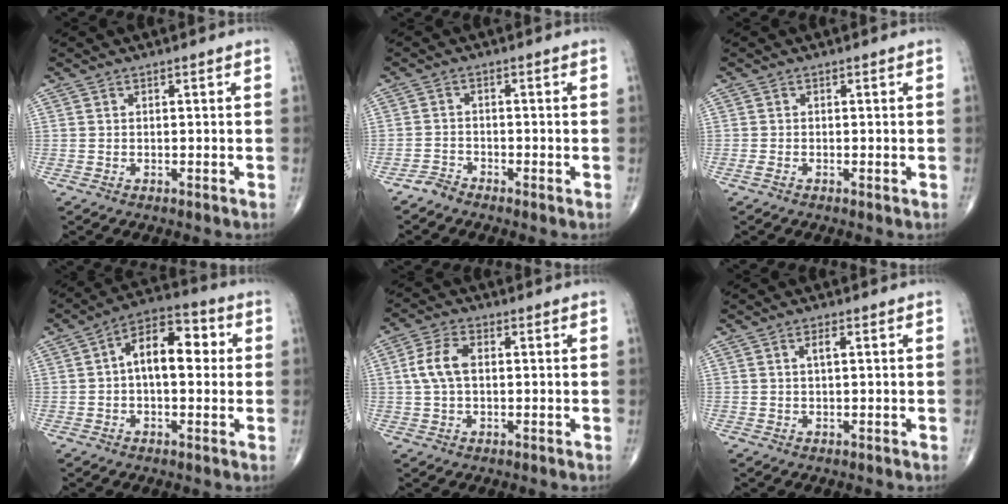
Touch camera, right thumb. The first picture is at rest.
{"total": 1.8, "force": [-1.7, 0.4, 0.0], "torque": [0.006, -0.004, -0.040]}
{"total": 0.9, "force": [-0.4, 0.3, 0.8], "torque": [-0.020, -0.003, -0.011]}
{"total": 11.3, "force": [1.3, 6.2, 9.4], "torque": [-0.128, 0.033, 0.010]}
{"total": 6.2, "force": [0.7, 3.5, 5.1], "torque": [-0.114, 0.015, 0.010]}
{"total": 1.7, "force": [0.5, 0.4, 1.6], "torque": [-0.030, 0.002, 0.008]}